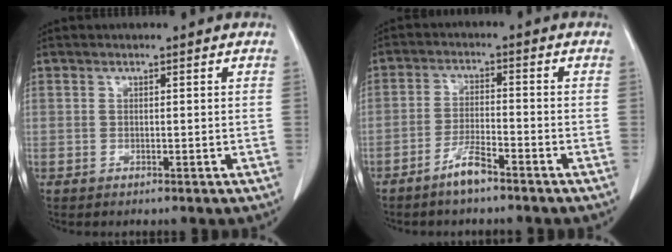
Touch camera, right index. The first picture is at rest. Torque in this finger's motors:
{"motor_torque": [0.48, -0.45, 0.22, 0.06]}